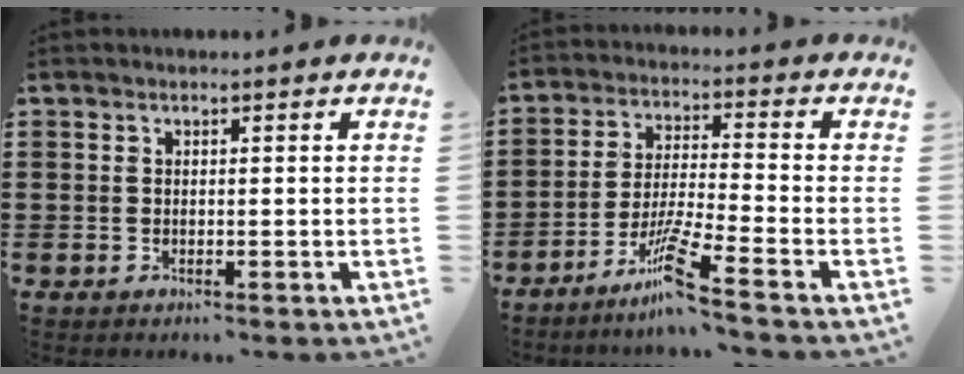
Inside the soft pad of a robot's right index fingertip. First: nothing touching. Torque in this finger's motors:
{"motor_torque": [0.30, -0.20, 0.34, 0.08]}